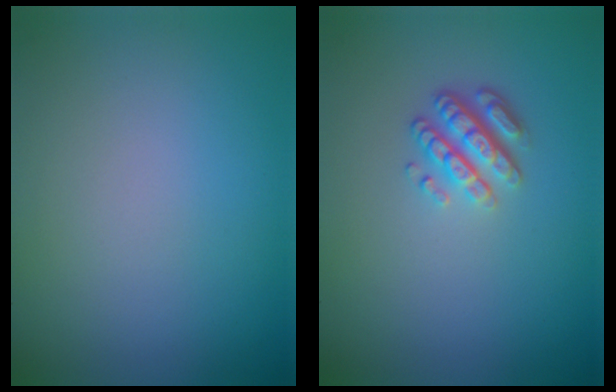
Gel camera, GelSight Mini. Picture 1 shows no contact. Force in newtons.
{"total": 2.9, "press": 2.4, "slide": 1.7}